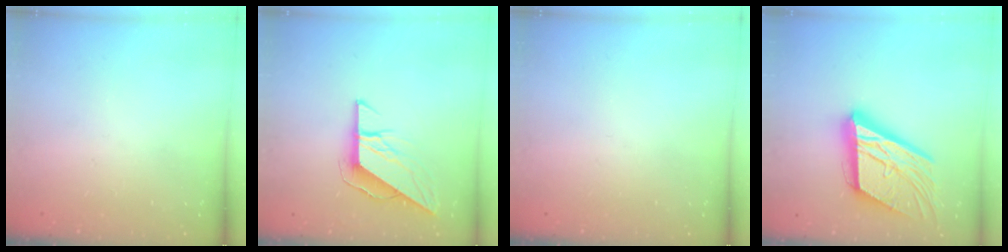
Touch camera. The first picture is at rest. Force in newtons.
{"total": 8.2, "press": 8.2, "slide": 0.3}
{"total": 0.0}
{"total": 25.1, "press": 24.8, "slide": 4.1}